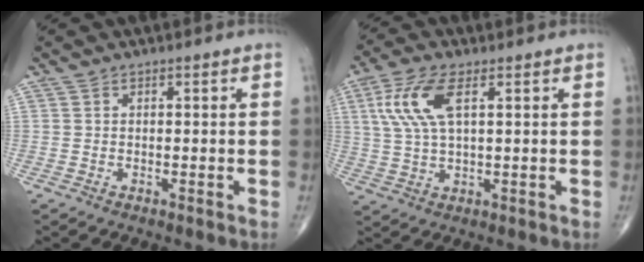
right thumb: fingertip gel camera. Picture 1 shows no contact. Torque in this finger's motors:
{"motor_torque": [-0.42, 0.63, 1.39, 0.50, 0.06]}